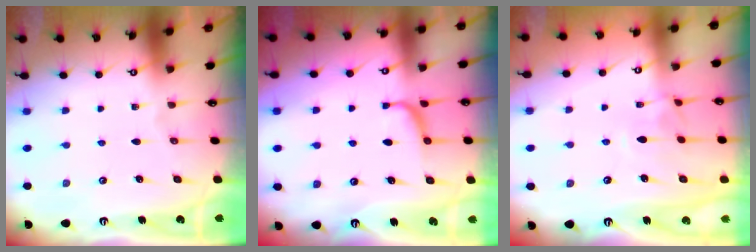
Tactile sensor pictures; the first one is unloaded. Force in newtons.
{"total": 1.4, "press": 1.4, "slide": 0.3}
{"total": 2.5, "press": 2.4, "slide": 0.6}